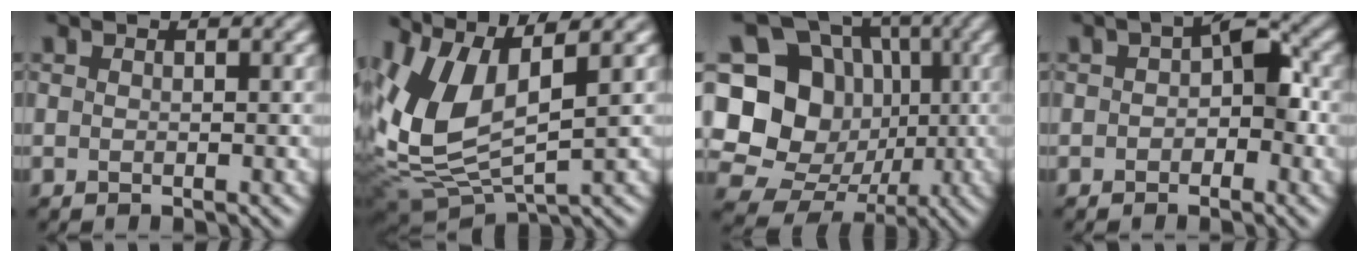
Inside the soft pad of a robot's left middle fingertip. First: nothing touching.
{"total": 8.9, "force": [2.4, 4.0, 7.6], "torque": [-0.179, 0.003, 0.045]}
{"total": 20.7, "force": [-0.8, 19.3, 7.4], "torque": [-0.189, 0.020, -0.041]}
{"total": 3.6, "force": [-0.2, 2.3, 2.8], "torque": [-0.031, 0.009, -0.013]}